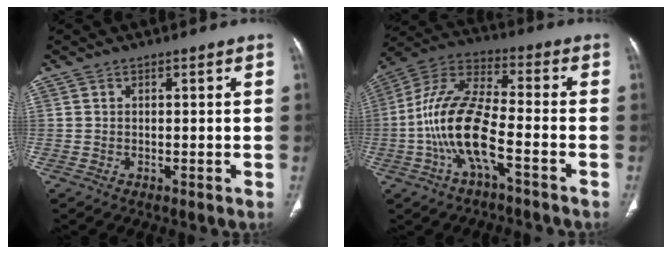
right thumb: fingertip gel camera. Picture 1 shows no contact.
{"total": 14.5, "force": [-4.4, 4.9, 12.9], "torque": [-0.269, 0.044, -0.087]}